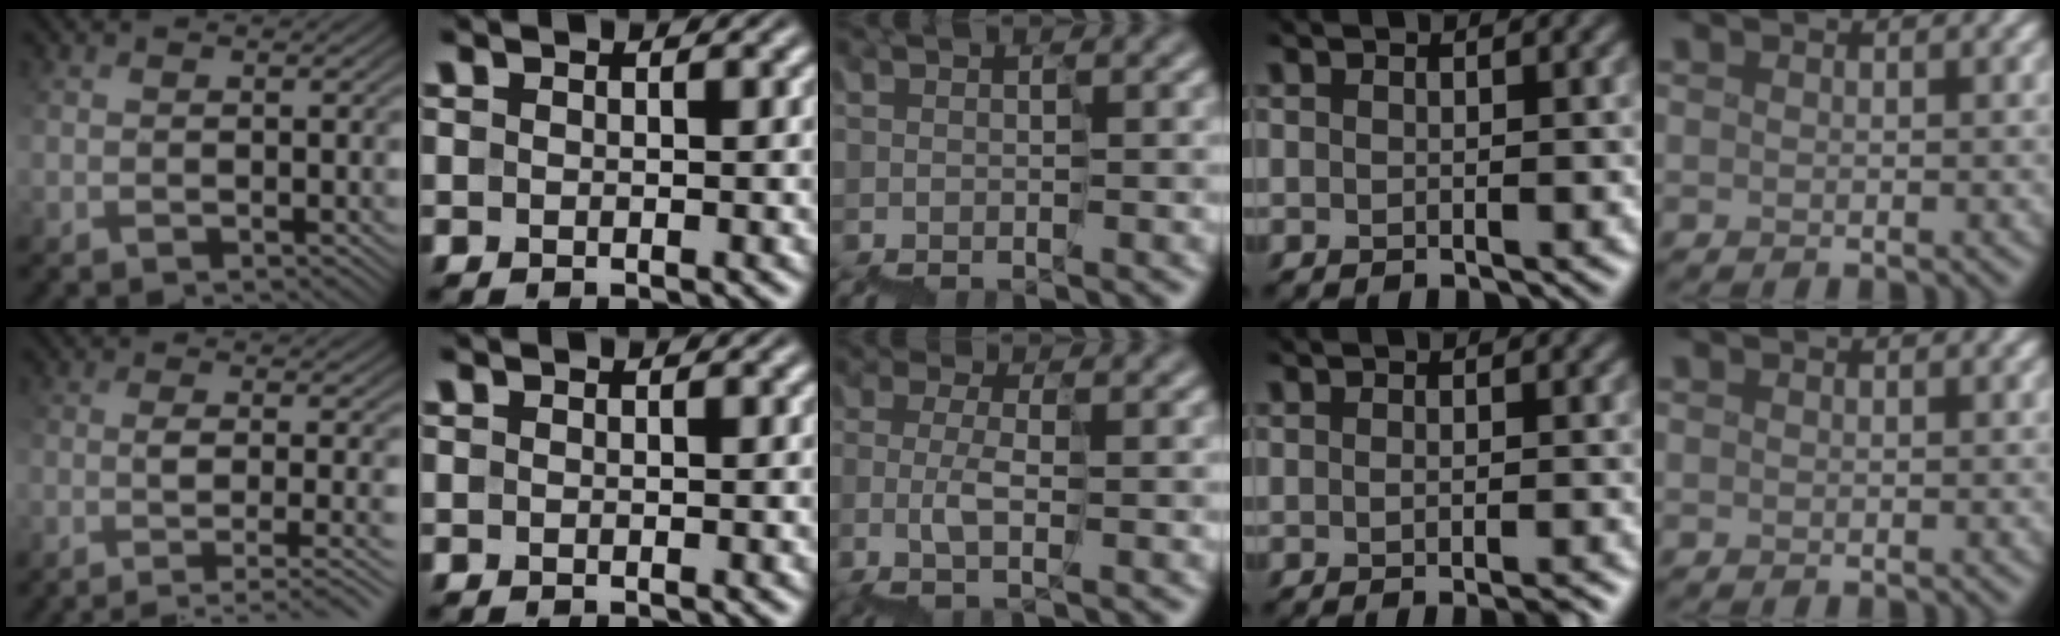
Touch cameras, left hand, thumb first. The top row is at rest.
{"thumb": {"total": 6.5, "force": [-3.0, 1.9, 5.4], "torque": [-0.078, -0.006, -0.043]}, "middle": {"total": 1.3, "force": [-0.6, 0.4, 1.1], "torque": [-0.029, 0.007, -0.009]}, "ring": {"total": 1.2, "force": [-0.7, -0.2, 1.0], "torque": [-0.009, 0.001, -0.011]}}